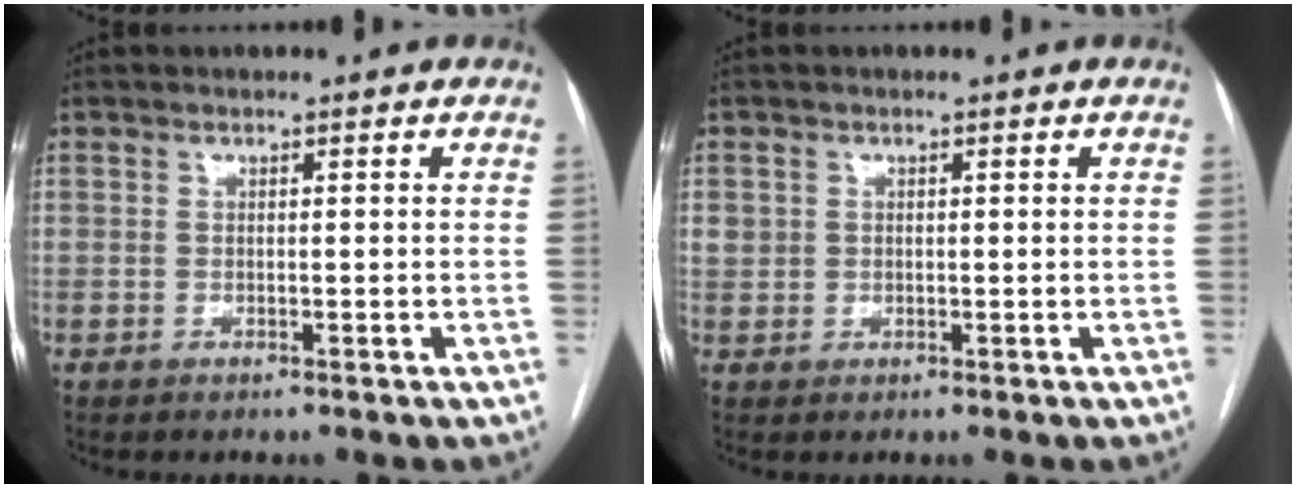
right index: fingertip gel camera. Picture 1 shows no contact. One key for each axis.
{"total": 2.0, "fx": 0.6, "fy": 1.9, "fz": 0.4, "tx": 0.001, "ty": 0.009, "tz": 0.012}